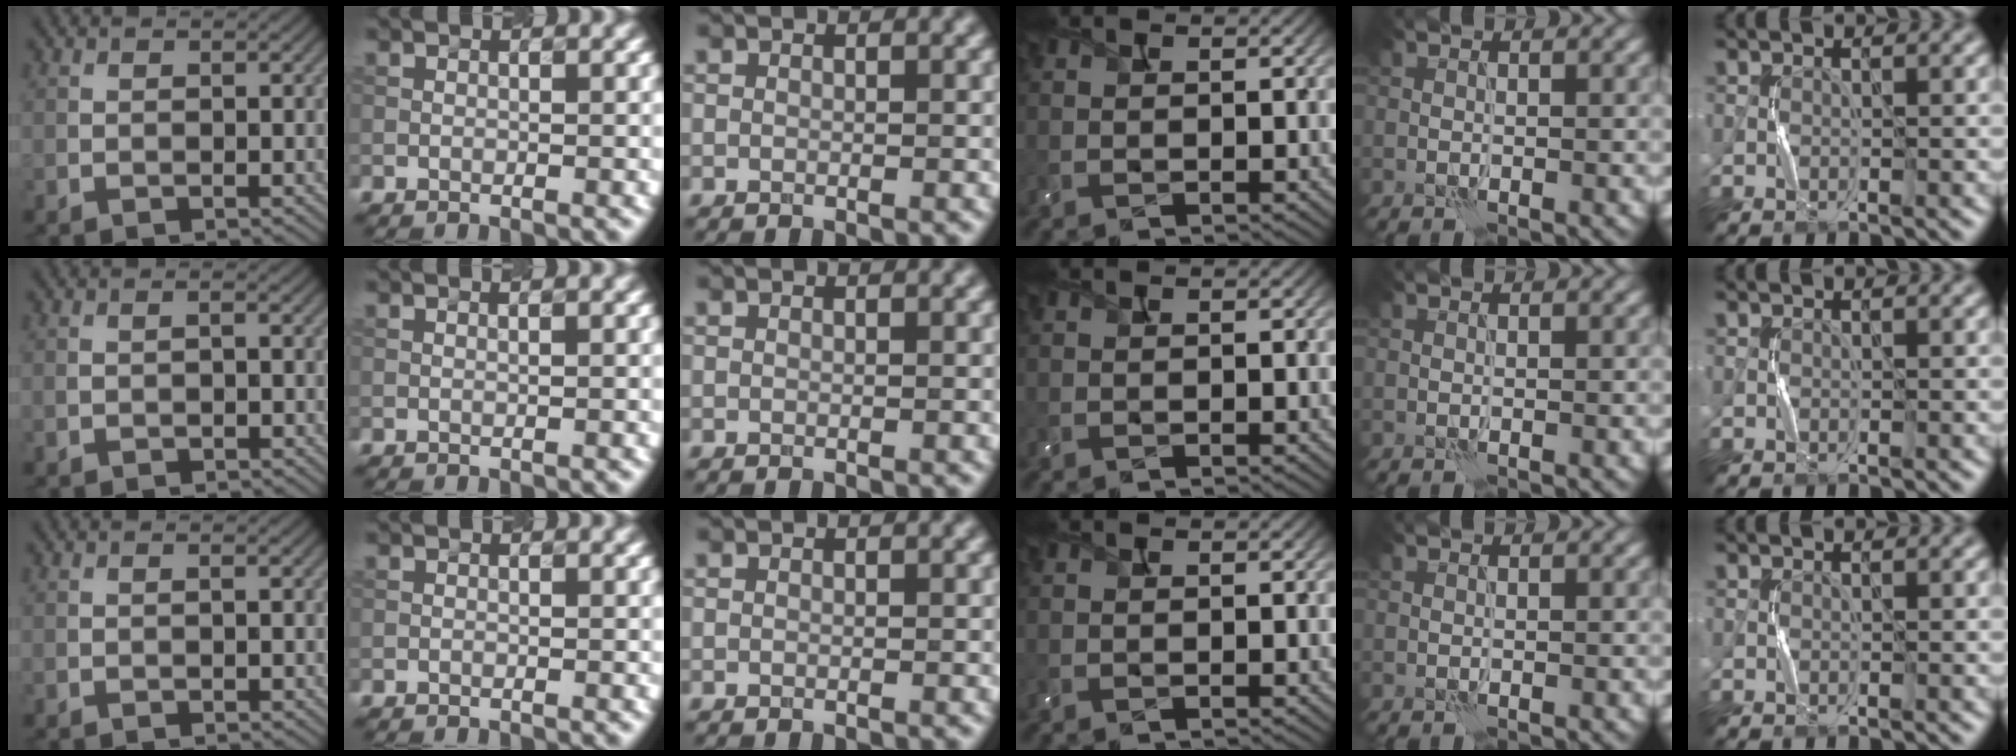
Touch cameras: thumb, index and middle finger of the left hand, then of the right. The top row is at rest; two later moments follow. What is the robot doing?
{"motion": "squeeze", "object": "bubble wrap"}